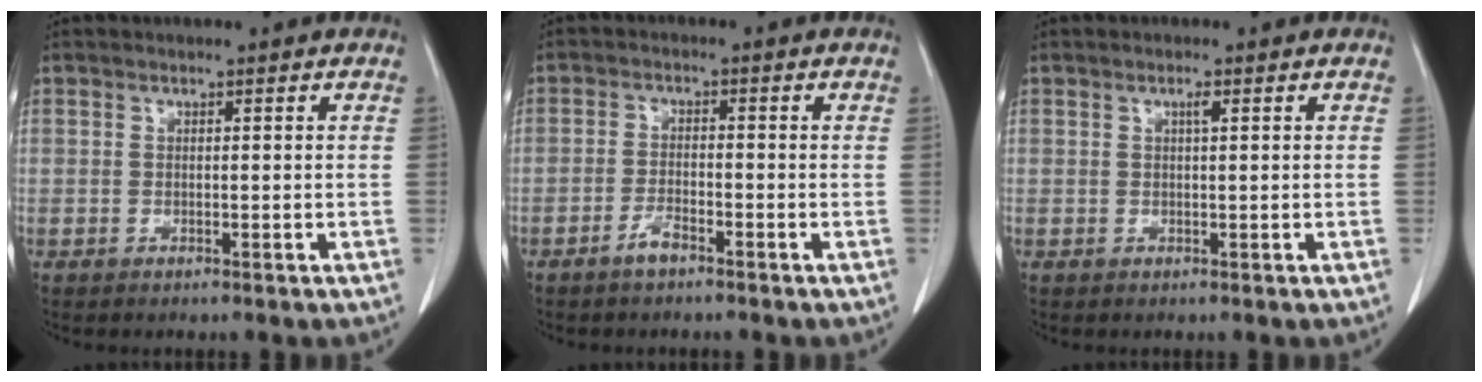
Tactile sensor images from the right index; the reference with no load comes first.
{"total": 2.7, "force": [-2.0, 0.6, 1.6], "torque": [-0.033, 0.001, -0.040]}
{"total": 0.9, "force": [0.4, 0.0, 0.8], "torque": [-0.016, 0.002, 0.007]}